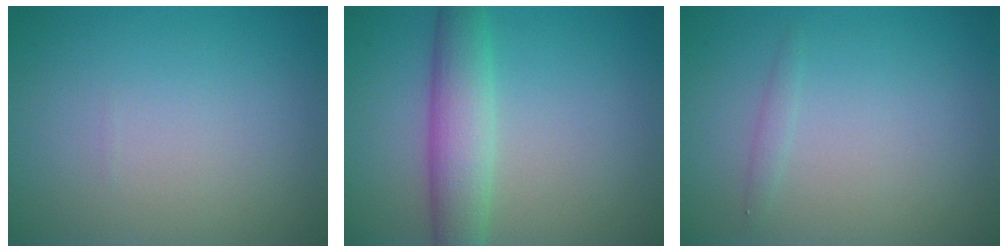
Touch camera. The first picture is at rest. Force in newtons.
{"total": 4.8, "press": 4.8, "slide": 0.1}
{"total": 0.7, "press": 0.7, "slide": 0.0}